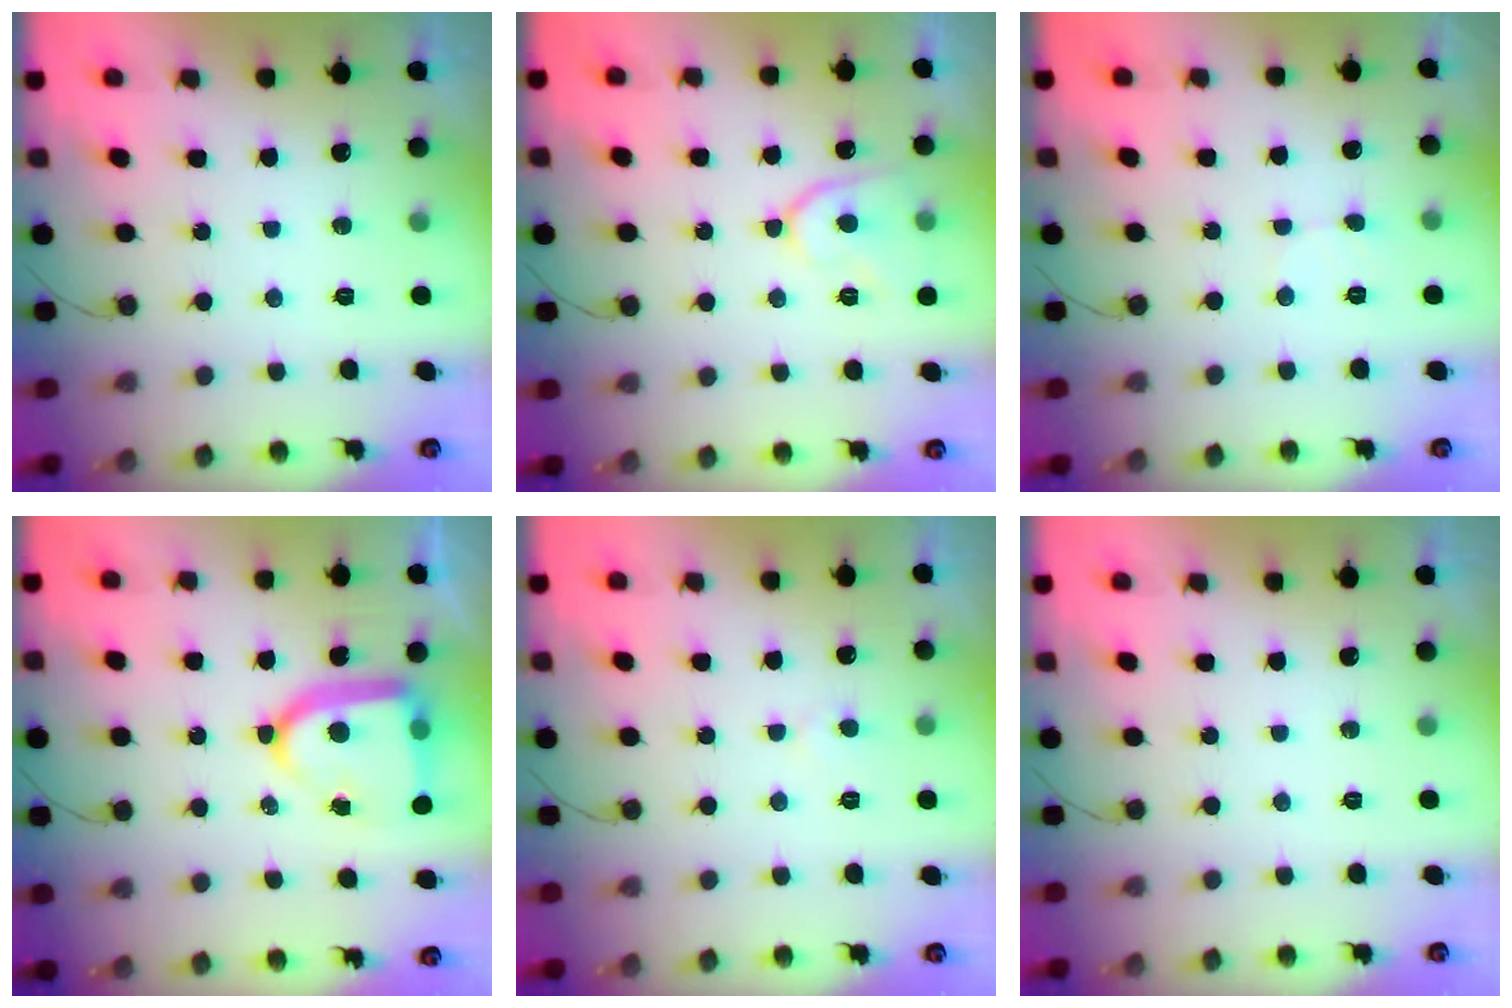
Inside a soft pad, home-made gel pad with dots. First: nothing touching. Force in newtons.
{"total": 10.1, "press": 10.1, "slide": 1.3}
{"total": 2.2, "press": 2.2, "slide": 0.2}
{"total": 15.7, "press": 15.6, "slide": 1.6}
{"total": 2.6, "press": 2.6, "slide": 0.2}
{"total": 0.0}